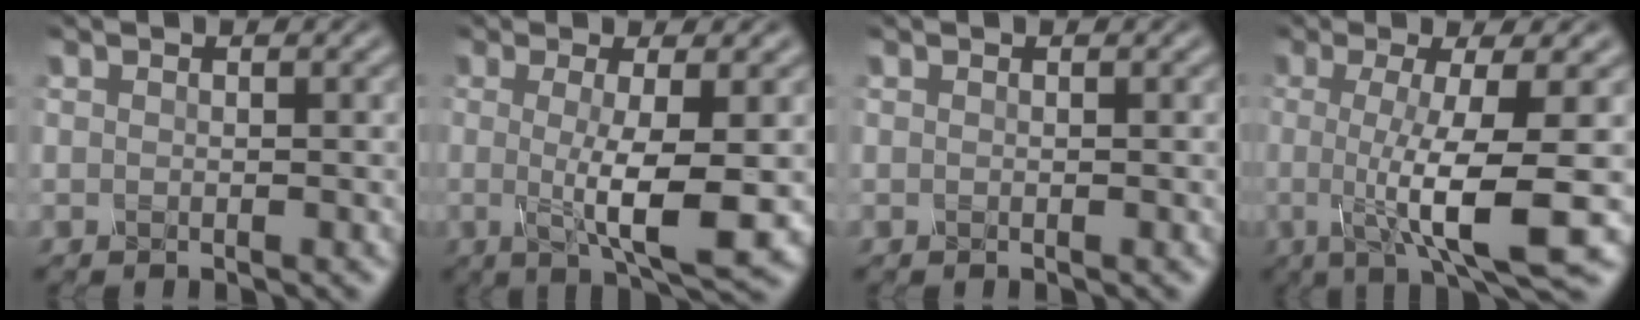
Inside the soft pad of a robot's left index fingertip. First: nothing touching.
{"total": 5.9, "force": [-0.4, 1.1, 5.8], "torque": [-0.095, -0.009, -0.007]}
{"total": 0.0}
{"total": 8.4, "force": [-1.0, 1.6, 8.2], "torque": [-0.124, -0.011, -0.018]}